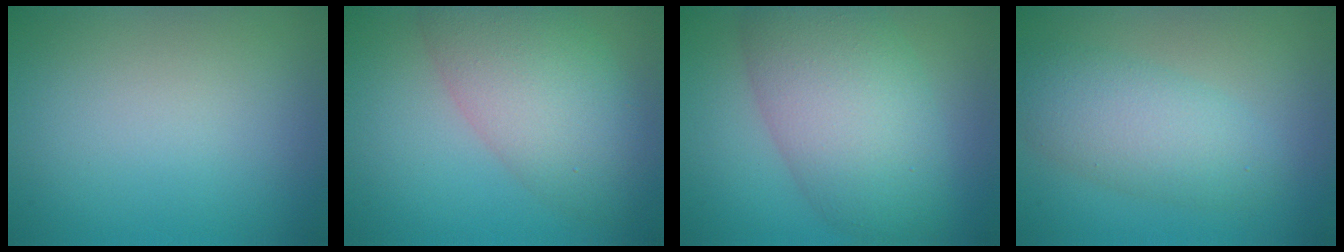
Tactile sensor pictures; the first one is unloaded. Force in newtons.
{"total": 7.7, "press": 7.7, "slide": 0.5}
{"total": 9.6, "press": 9.6, "slide": 0.2}
{"total": 4.9, "press": 4.9, "slide": 0.2}